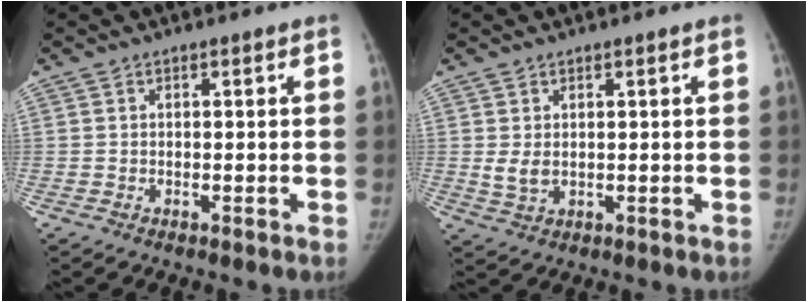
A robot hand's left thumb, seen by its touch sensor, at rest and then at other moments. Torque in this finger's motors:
{"motor_torque": [-0.14, -0.05, 0.41, -0.44, 0.01]}